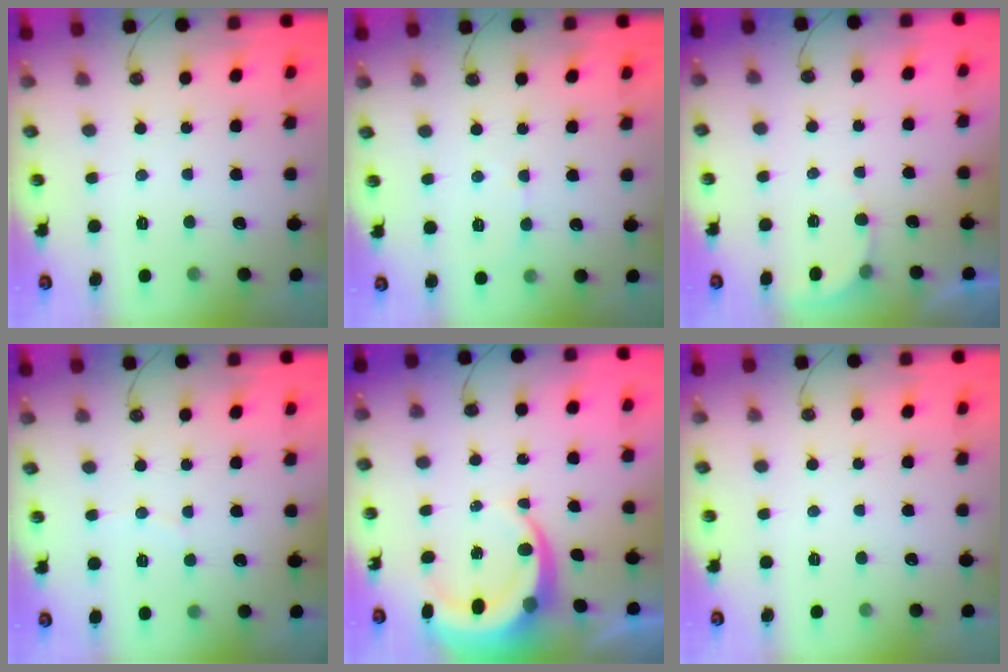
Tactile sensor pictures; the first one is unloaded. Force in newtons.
{"total": 6.7, "press": 6.7, "slide": 0.3}
{"total": 2.9, "press": 2.9, "slide": 0.3}
{"total": 2.1, "press": 2.1, "slide": 0.2}
{"total": 7.7, "press": 7.7, "slide": 0.9}
{"total": 0.0}